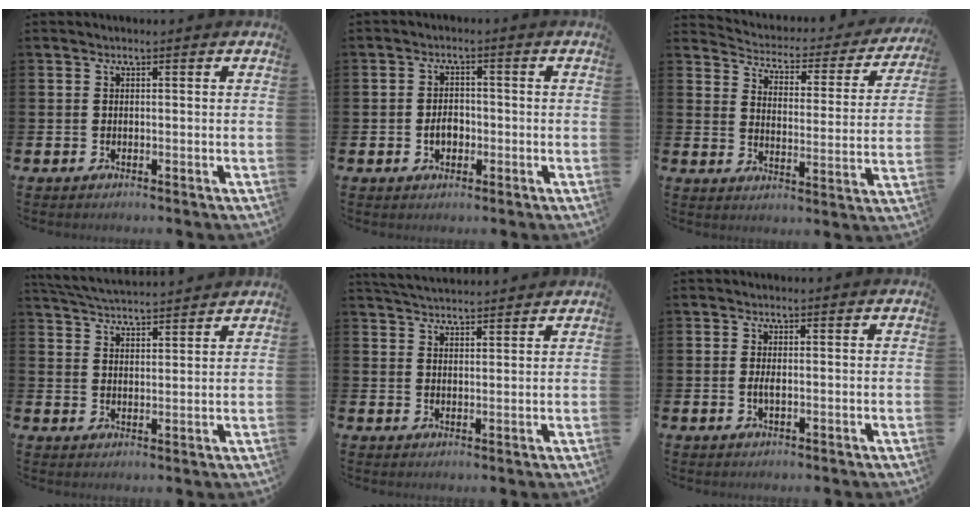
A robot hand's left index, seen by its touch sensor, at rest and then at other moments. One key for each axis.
{"total": 2.7, "fx": -0.7, "fy": 2.0, "fz": 1.8, "tx": -0.015, "ty": -0.004, "tz": -0.020}
{"total": 3.7, "fx": 3.3, "fy": 1.4, "fz": 0.5, "tx": -0.038, "ty": -0.032, "tz": 0.048}
{"total": 4.8, "fx": 4.8, "fy": 0.1, "fz": 0.2, "tx": -0.023, "ty": -0.030, "tz": 0.086}
{"total": 4.0, "fx": 4.0, "fy": 0.3, "fz": 0.2, "tx": -0.018, "ty": -0.016, "tz": 0.075}
{"total": 1.2, "fx": -0.1, "fy": 0.4, "fz": 1.2, "tx": -0.019, "ty": 0.001, "tz": -0.003}